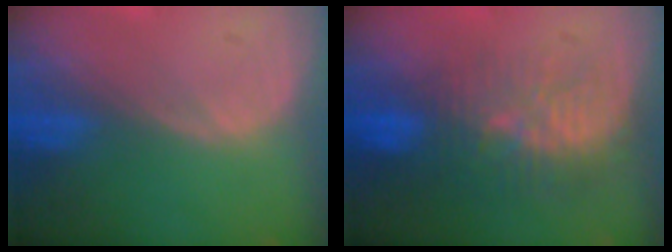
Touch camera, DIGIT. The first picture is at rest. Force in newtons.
{"total": 9.3, "press": 8.6, "slide": 3.6}